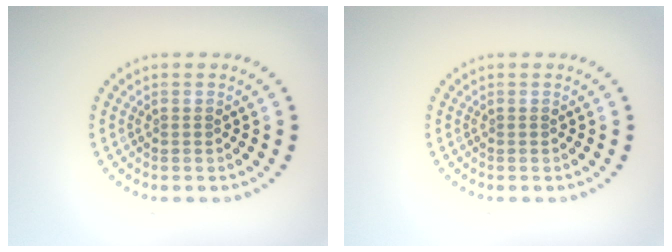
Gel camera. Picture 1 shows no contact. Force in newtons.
{"total": 0.0}